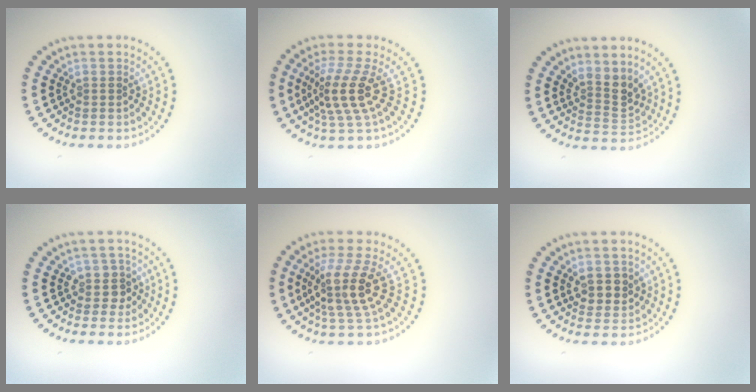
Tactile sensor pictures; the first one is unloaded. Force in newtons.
{"total": 4.0, "press": 3.0, "slide": 2.7}
{"total": 2.7, "press": 2.0, "slide": 1.8}
{"total": 2.1, "press": 1.8, "slide": 1.1}
{"total": 4.0, "press": 3.0, "slide": 2.6}
{"total": 2.3, "press": 2.1, "slide": 0.8}